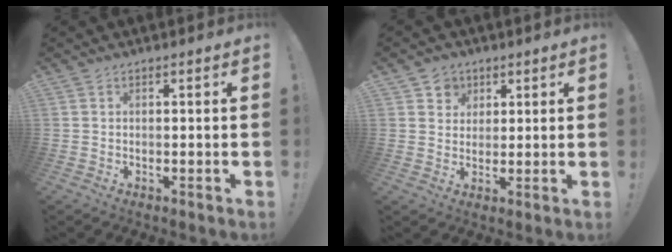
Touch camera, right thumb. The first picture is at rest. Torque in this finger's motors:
{"motor_torque": [0.10, -0.04, 0.03, -0.01, -0.01]}